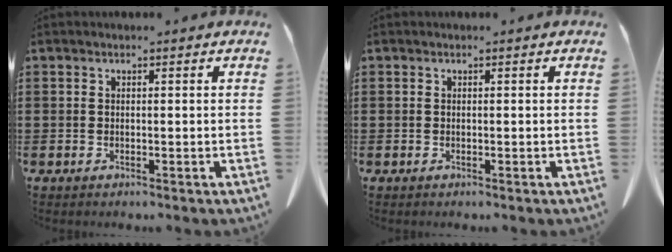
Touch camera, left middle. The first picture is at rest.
{"total": 0.0}